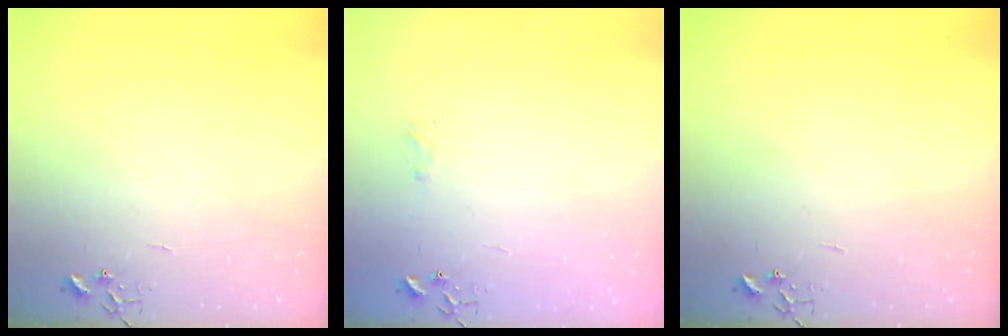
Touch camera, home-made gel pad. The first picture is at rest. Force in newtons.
{"total": 5.6, "press": 5.6, "slide": 0.7}
{"total": 0.0}